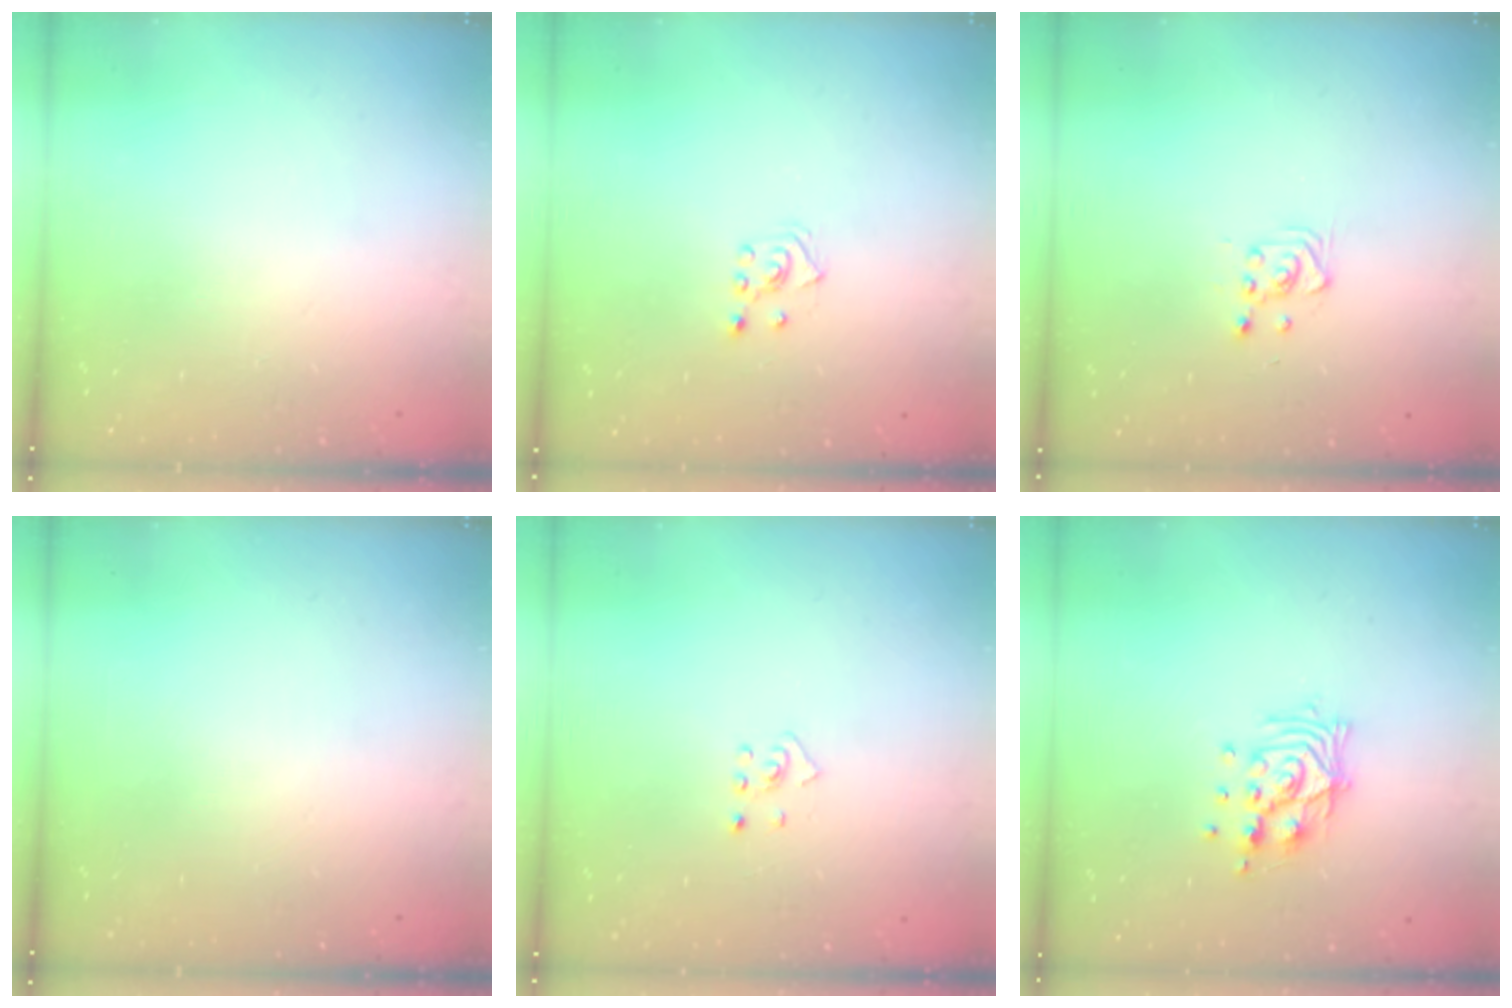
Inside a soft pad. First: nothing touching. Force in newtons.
{"total": 2.8, "press": 2.7, "slide": 0.5}
{"total": 3.6, "press": 3.4, "slide": 1.1}
{"total": 0.0}
{"total": 2.5, "press": 2.4, "slide": 0.8}
{"total": 11.0, "press": 11.0, "slide": 1.3}